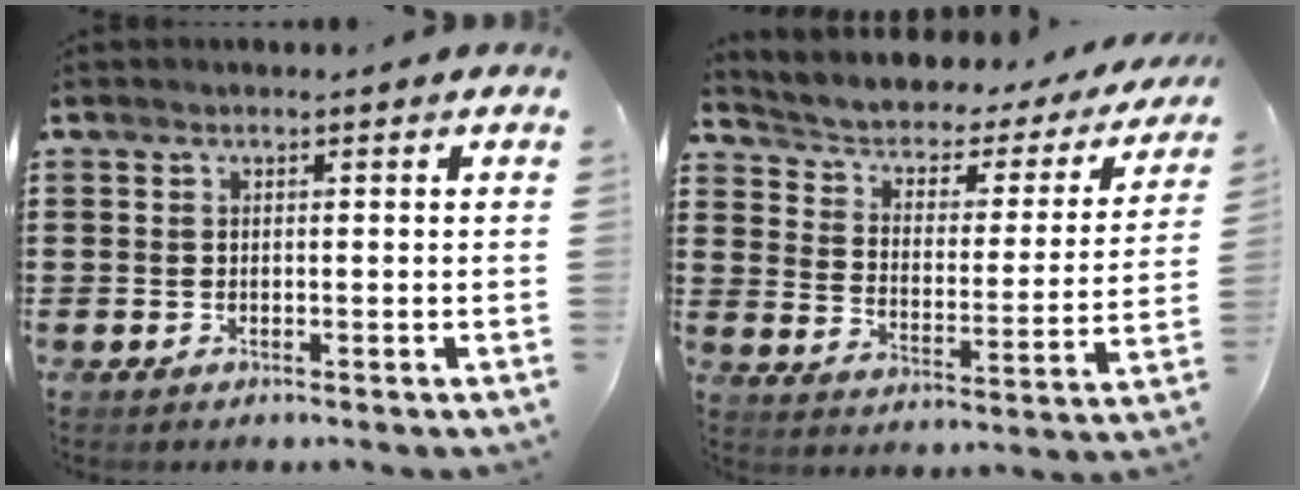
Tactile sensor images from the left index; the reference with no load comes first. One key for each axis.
{"total": 2.8, "fx": 1.3, "fy": 1.9, "fz": 1.4, "tx": -0.043, "ty": -0.016, "tz": 0.010}